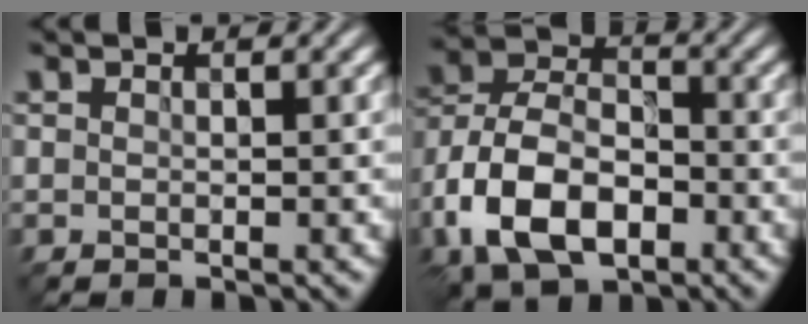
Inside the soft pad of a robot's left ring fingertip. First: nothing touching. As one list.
[{"total": 10.6, "force": [-4.4, 6.3, 7.3], "torque": [-0.156, -0.001, -0.095]}]